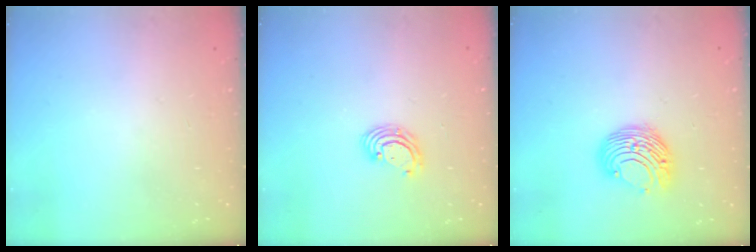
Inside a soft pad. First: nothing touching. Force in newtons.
{"total": 3.8, "press": 3.8, "slide": 0.2}
{"total": 10.7, "press": 10.7, "slide": 0.5}